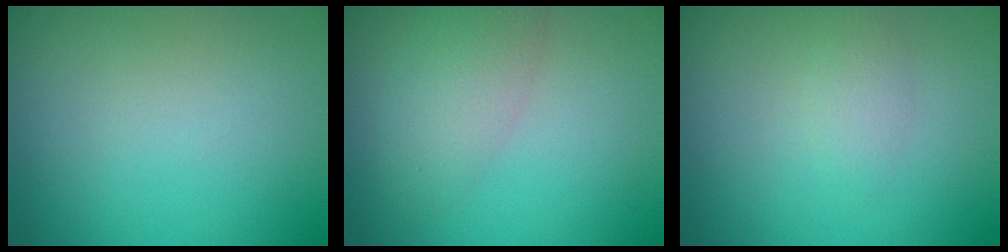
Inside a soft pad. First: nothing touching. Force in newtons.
{"total": 3.7, "press": 3.7, "slide": 0.1}
{"total": 1.4, "press": 1.4, "slide": 0.0}